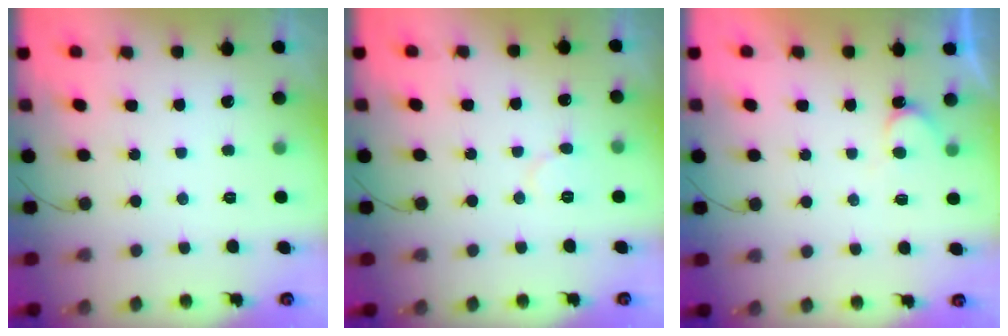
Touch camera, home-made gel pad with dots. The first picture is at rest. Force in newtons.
{"total": 5.2, "press": 5.2, "slide": 0.5}
{"total": 4.9, "press": 4.9, "slide": 0.4}